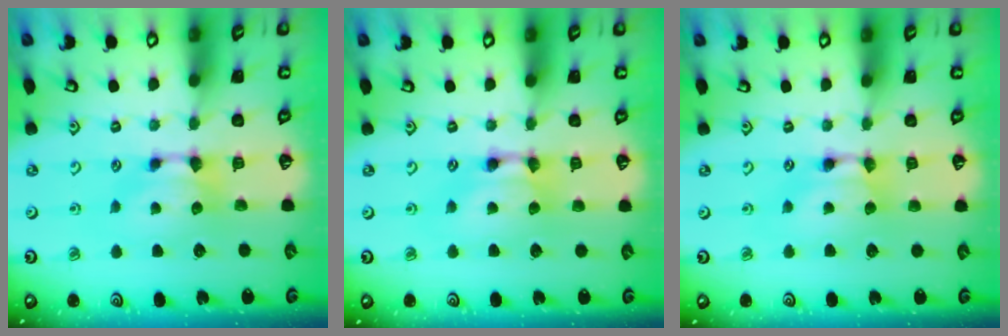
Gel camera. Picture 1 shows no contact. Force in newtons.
{"total": 2.1, "press": 2.1, "slide": 0.2}
{"total": 1.7, "press": 1.6, "slide": 0.2}